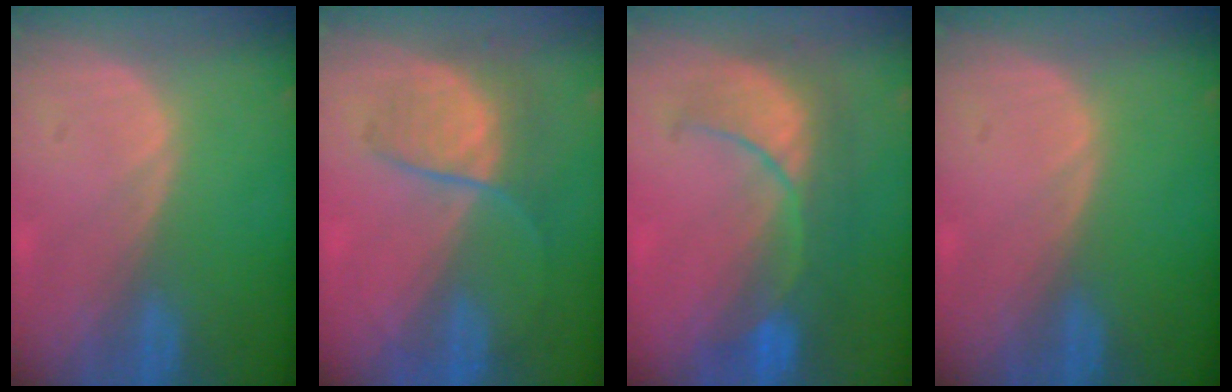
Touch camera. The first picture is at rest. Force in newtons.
{"total": 6.6, "press": 6.2, "slide": 2.3}
{"total": 8.3, "press": 8.3, "slide": 0.9}
{"total": 0.0}